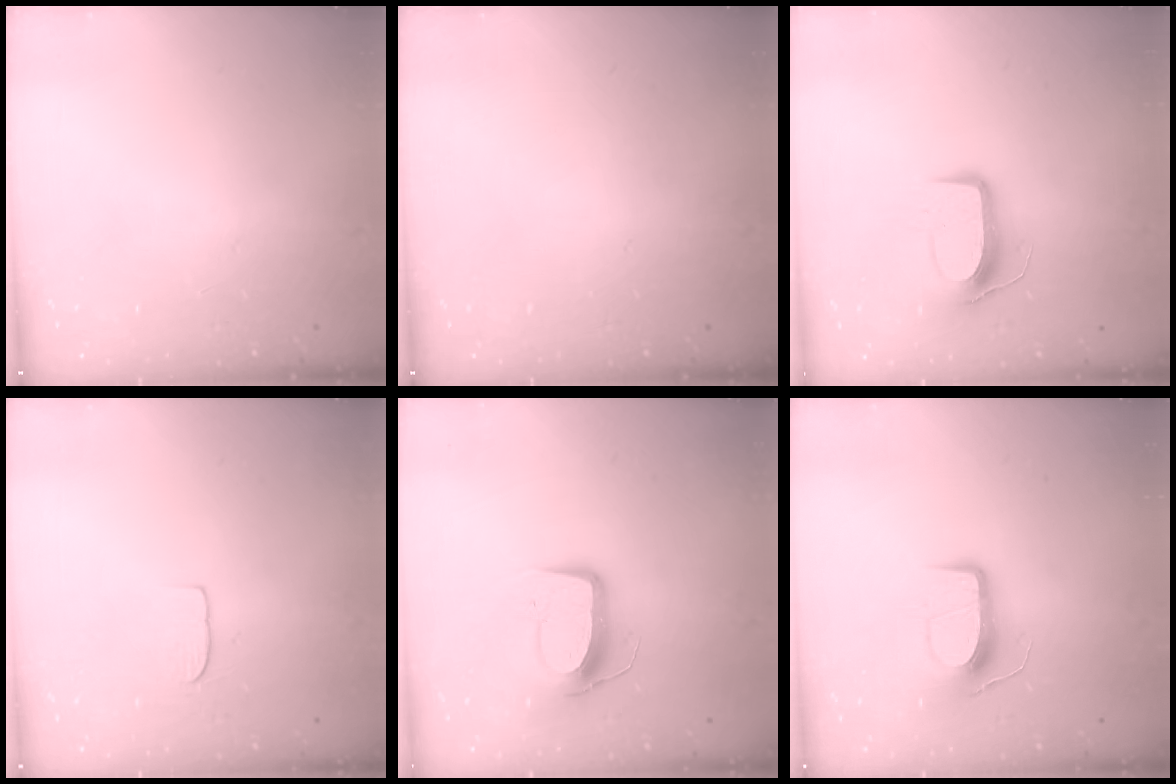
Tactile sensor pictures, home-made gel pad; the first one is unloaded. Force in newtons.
{"total": 0.0}
{"total": 9.4, "press": 9.4, "slide": 0.3}
{"total": 5.0, "press": 4.9, "slide": 0.4}
{"total": 12.1, "press": 12.1, "slide": 1.0}
{"total": 10.2, "press": 10.2, "slide": 0.0}